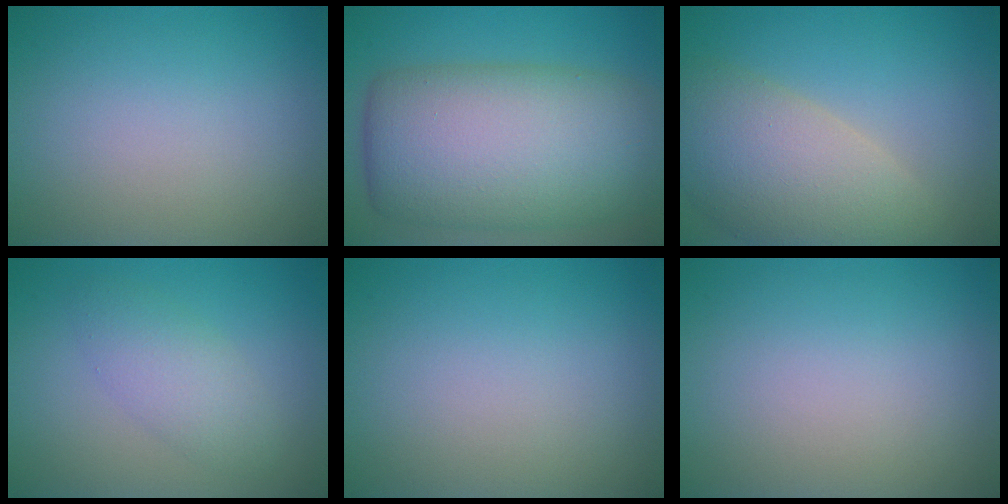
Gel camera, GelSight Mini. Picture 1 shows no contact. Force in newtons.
{"total": 13.2, "press": 13.2, "slide": 0.4}
{"total": 8.8, "press": 8.7, "slide": 1.0}
{"total": 3.0, "press": 3.0, "slide": 0.1}
{"total": 0.0}
{"total": 0.0}